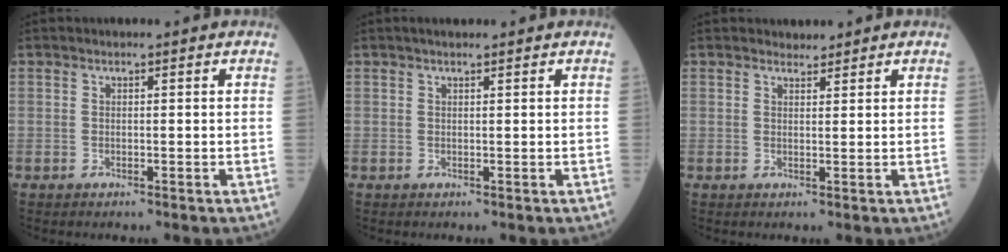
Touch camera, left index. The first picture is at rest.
{"total": 1.8, "force": [1.5, 0.2, 1.1], "torque": [-0.016, 0.014, 0.022]}
{"total": 1.4, "force": [1.4, 0.5, -0.1], "torque": [-0.003, 0.001, 0.020]}